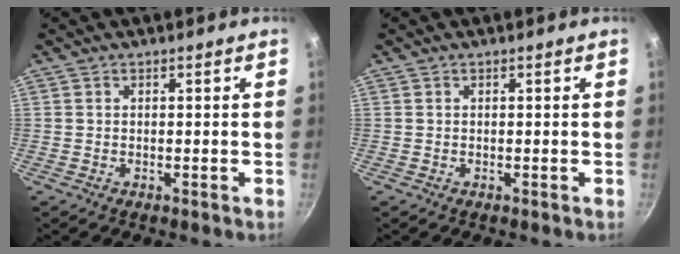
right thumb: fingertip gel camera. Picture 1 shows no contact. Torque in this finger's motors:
{"motor_torque": [-0.19, 0.19, 0.00, 0.00, 0.00]}